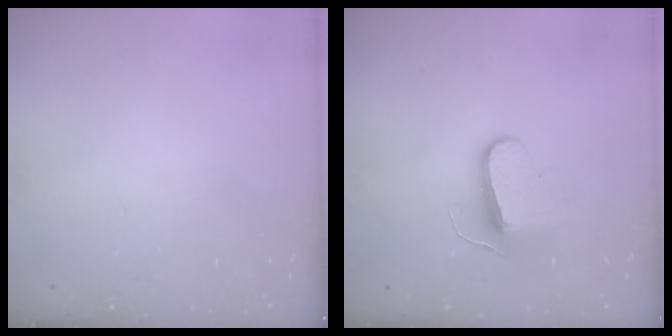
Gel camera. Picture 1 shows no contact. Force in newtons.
{"total": 8.5, "press": 8.5, "slide": 0.3}